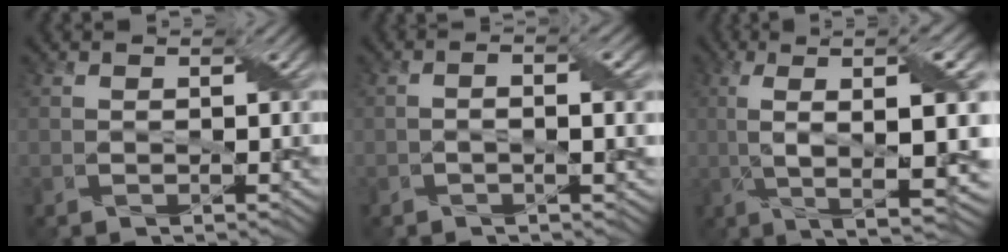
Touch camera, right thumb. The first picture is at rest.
{"total": 3.1, "force": [-0.1, 0.7, 3.0], "torque": [-0.054, 0.004, -0.003]}
{"total": 13.4, "force": [1.8, 3.1, 12.9], "torque": [-0.223, 0.014, 0.043]}